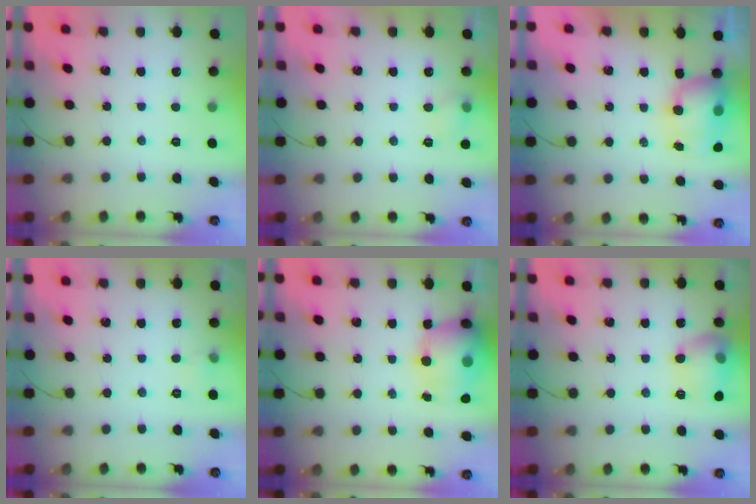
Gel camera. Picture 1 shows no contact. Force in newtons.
{"total": 5.5, "press": 5.3, "slide": 1.4}
{"total": 8.1, "press": 8.0, "slide": 1.7}
{"total": 3.0, "press": 2.7, "slide": 1.3}
{"total": 14.5, "press": 14.1, "slide": 3.3}
{"total": 13.3, "press": 13.2, "slide": 1.2}